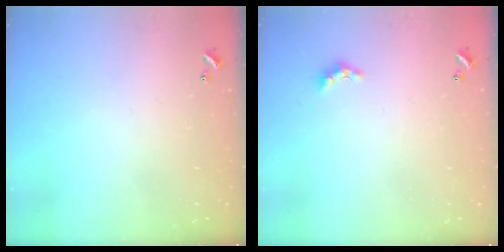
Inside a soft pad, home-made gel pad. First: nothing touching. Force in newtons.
{"total": 2.0, "press": 1.9, "slide": 0.6}